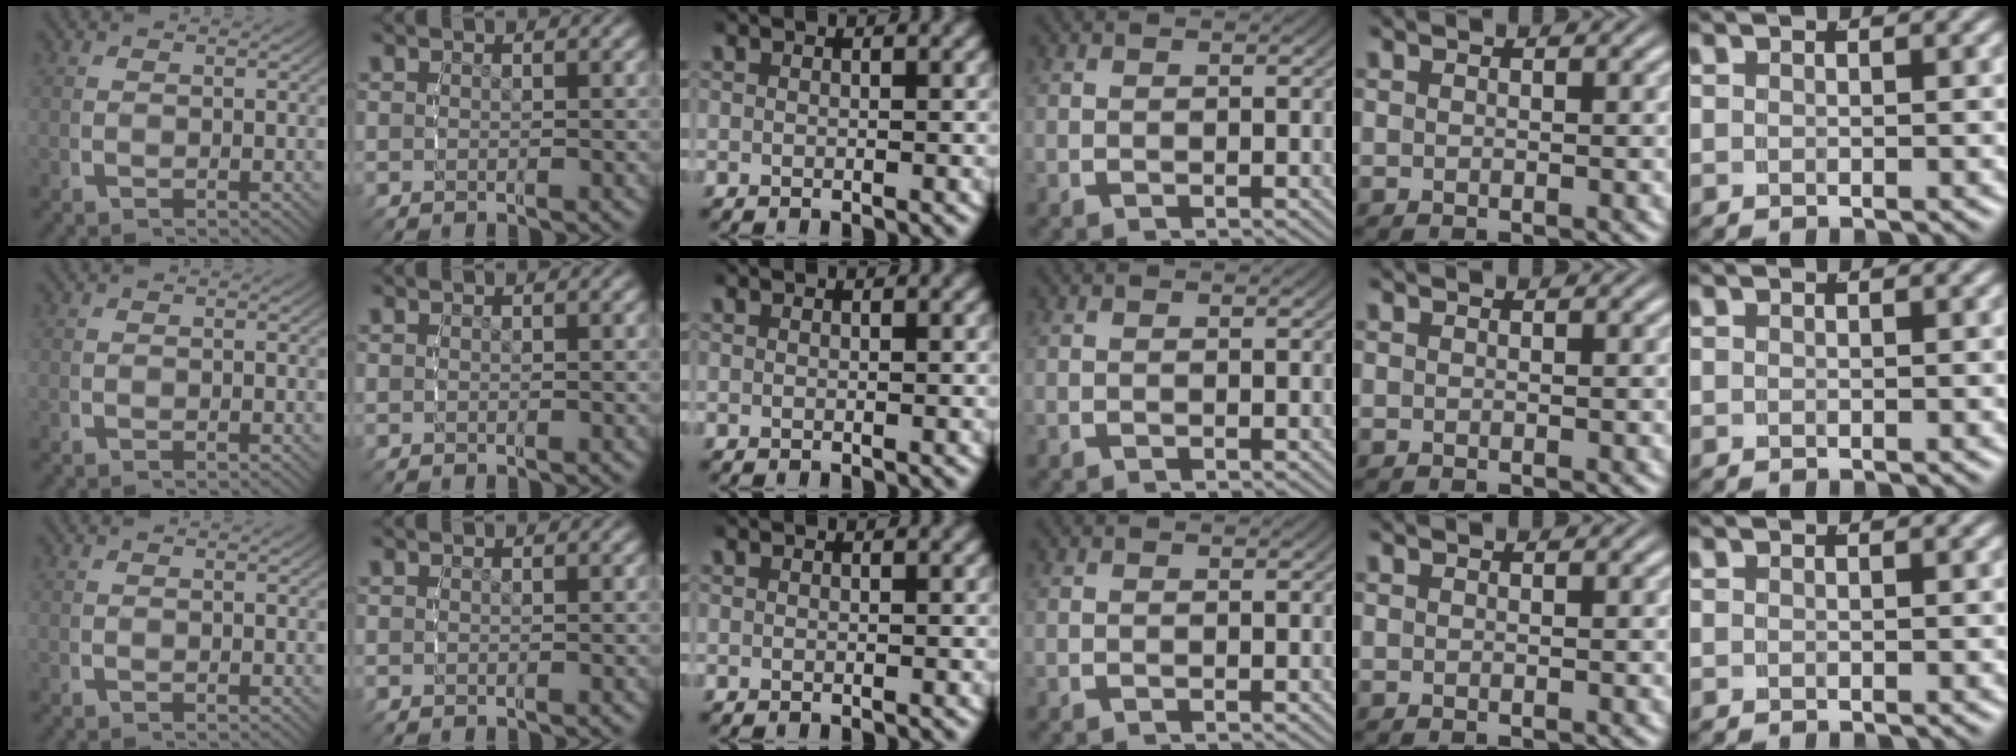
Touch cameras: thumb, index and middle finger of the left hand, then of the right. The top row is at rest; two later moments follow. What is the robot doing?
{"motion": "reach", "object": "paper"}